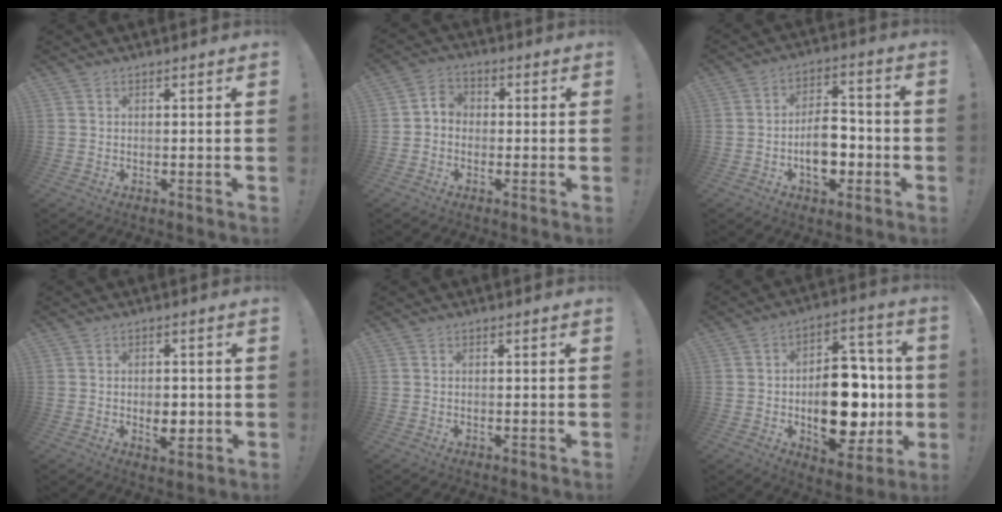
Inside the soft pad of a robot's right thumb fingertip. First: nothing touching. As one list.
[{"total": 4.3, "force": [-1.7, 3.4, 1.9], "torque": [-0.034, 0.019, -0.029]}, {"total": 11.6, "force": [-3.3, 7.2, 8.4], "torque": [-0.132, 0.021, -0.056]}, {"total": 5.4, "force": [-0.9, 3.4, 4.1], "torque": [-0.044, 0.006, -0.014]}, {"total": 0.0}, {"total": 22.5, "force": [-2.8, 13.7, 17.7], "torque": [-0.240, 0.016, -0.029]}]